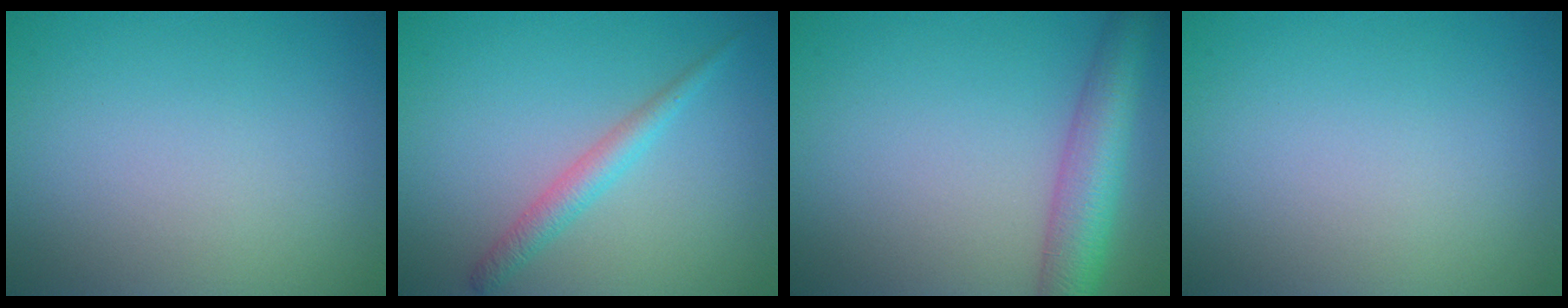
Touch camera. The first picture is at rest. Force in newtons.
{"total": 2.1, "press": 2.1, "slide": 0.1}
{"total": 5.7, "press": 5.7, "slide": 0.3}
{"total": 0.0}